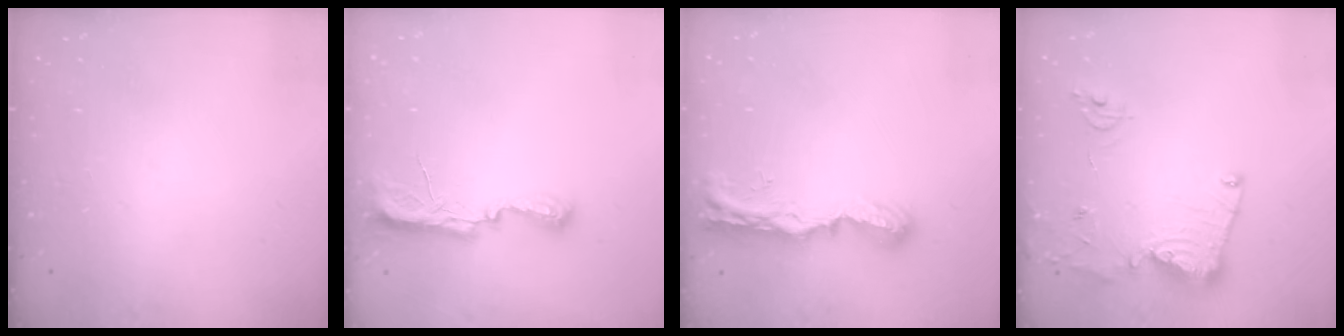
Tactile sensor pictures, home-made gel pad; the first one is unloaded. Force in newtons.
{"total": 8.1, "press": 8.1, "slide": 1.0}
{"total": 9.4, "press": 9.3, "slide": 1.2}
{"total": 13.4, "press": 13.4, "slide": 1.5}